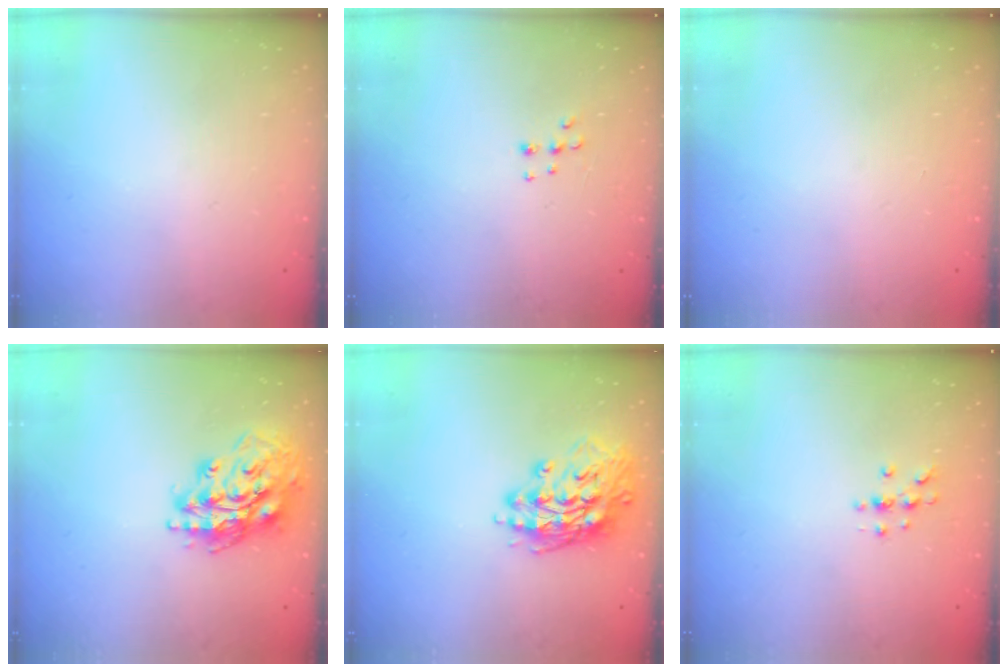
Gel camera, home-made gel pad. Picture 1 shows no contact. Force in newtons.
{"total": 5.3, "press": 5.3, "slide": 0.6}
{"total": 0.0}
{"total": 17.4, "press": 17.1, "slide": 2.7}
{"total": 15.7, "press": 15.5, "slide": 2.5}
{"total": 4.2, "press": 4.2, "slide": 0.5}